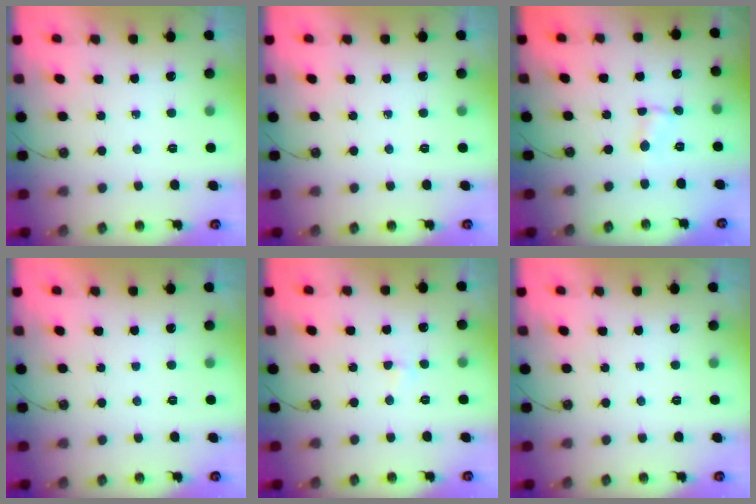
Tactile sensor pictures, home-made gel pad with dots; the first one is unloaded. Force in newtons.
{"total": 0.0}
{"total": 0.5, "press": 0.5, "slide": 0.1}
{"total": 0.0}
{"total": 2.8, "press": 2.8, "slide": 0.5}
{"total": 0.0}